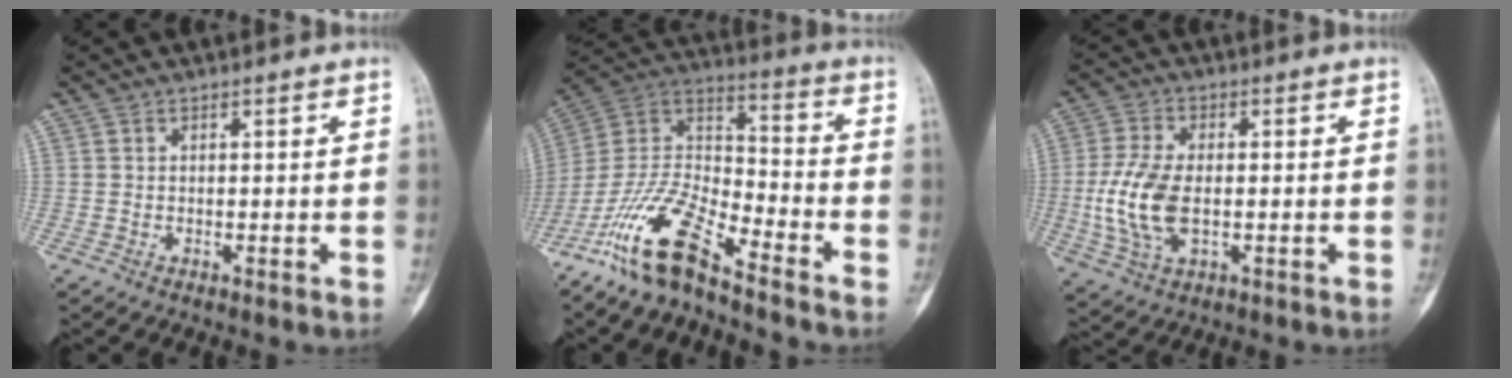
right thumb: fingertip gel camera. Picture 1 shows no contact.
{"total": 15.5, "force": [-11.4, 4.3, 9.6], "torque": [-0.181, 0.074, -0.225]}
{"total": 11.1, "force": [-1.1, 6.0, 9.3], "torque": [-0.203, -0.003, -0.020]}